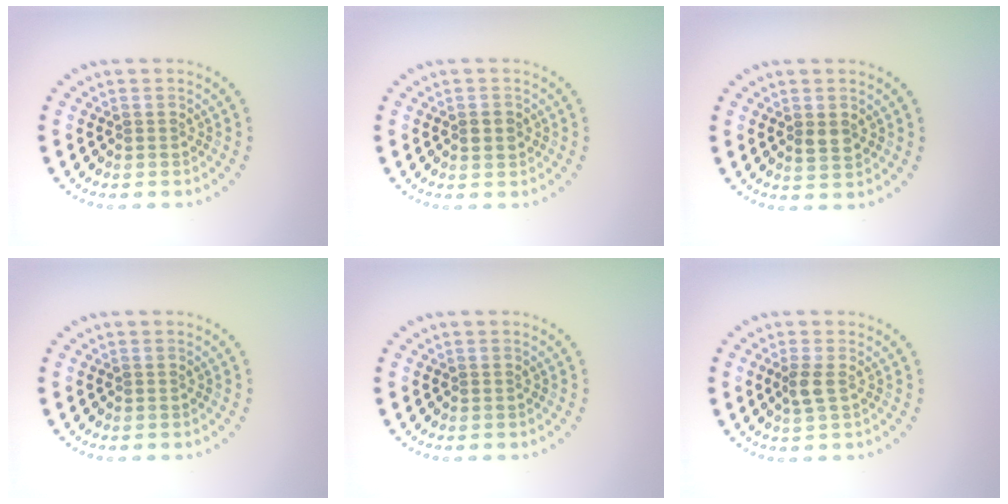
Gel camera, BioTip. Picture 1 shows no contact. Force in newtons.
{"total": 1.2, "press": 1.2, "slide": 0.2}
{"total": 1.6, "press": 1.6, "slide": 0.2}
{"total": 0.0}
{"total": 0.0}
{"total": 1.5, "press": 1.3, "slide": 0.7}